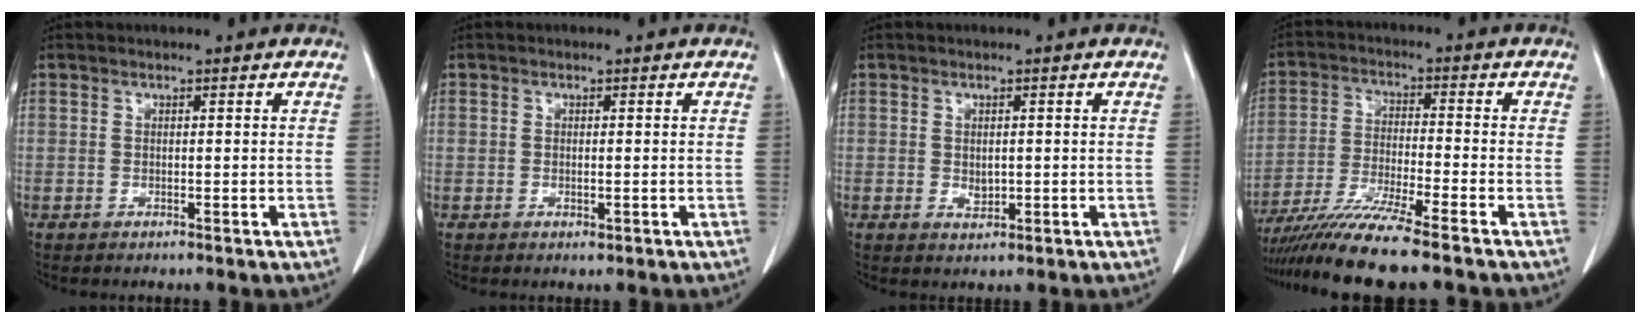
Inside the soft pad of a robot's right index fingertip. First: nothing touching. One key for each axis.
{"total": 0.9, "fx": 0.0, "fy": 0.6, "fz": 0.7, "tx": -0.013, "ty": -0.001, "tz": 0.005}
{"total": 1.7, "fx": 0.1, "fy": 1.2, "fz": 1.3, "tx": -0.018, "ty": -0.001, "tz": 0.008}
{"total": 11.1, "fx": -9.0, "fy": -1.1, "fz": 6.4, "tx": -0.109, "ty": -0.032, "tz": -0.157}